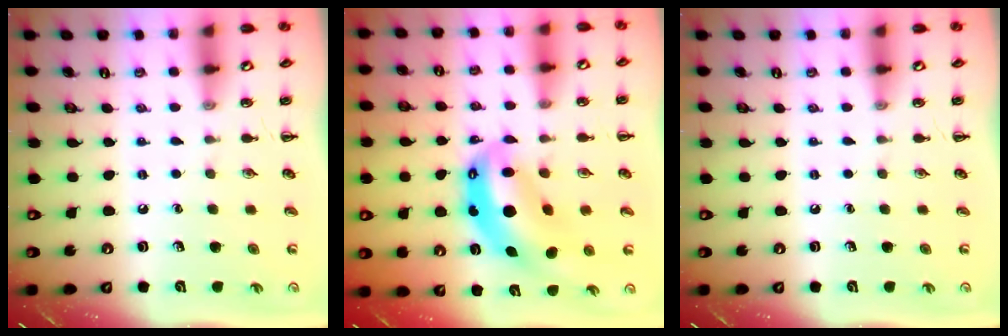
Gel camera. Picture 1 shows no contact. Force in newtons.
{"total": 11.8, "press": 11.4, "slide": 3.1}
{"total": 0.0}